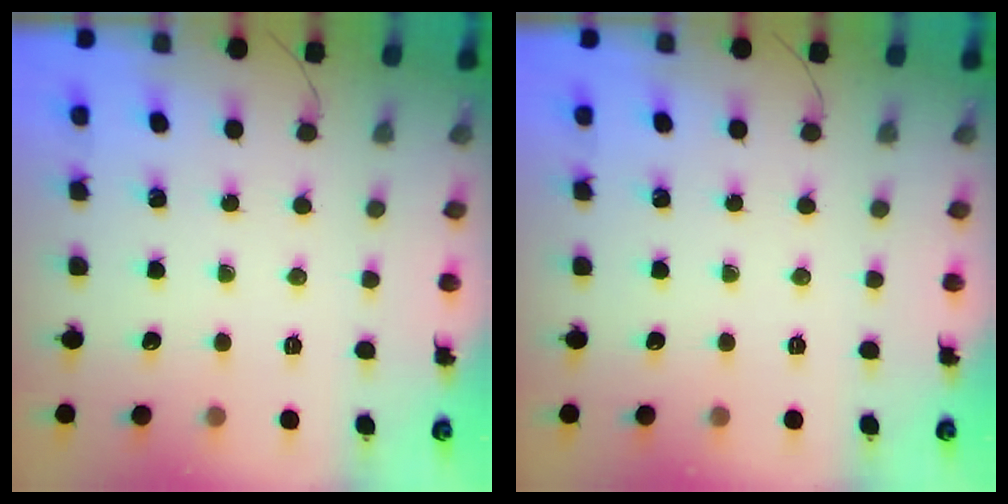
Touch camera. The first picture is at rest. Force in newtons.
{"total": 0.0}